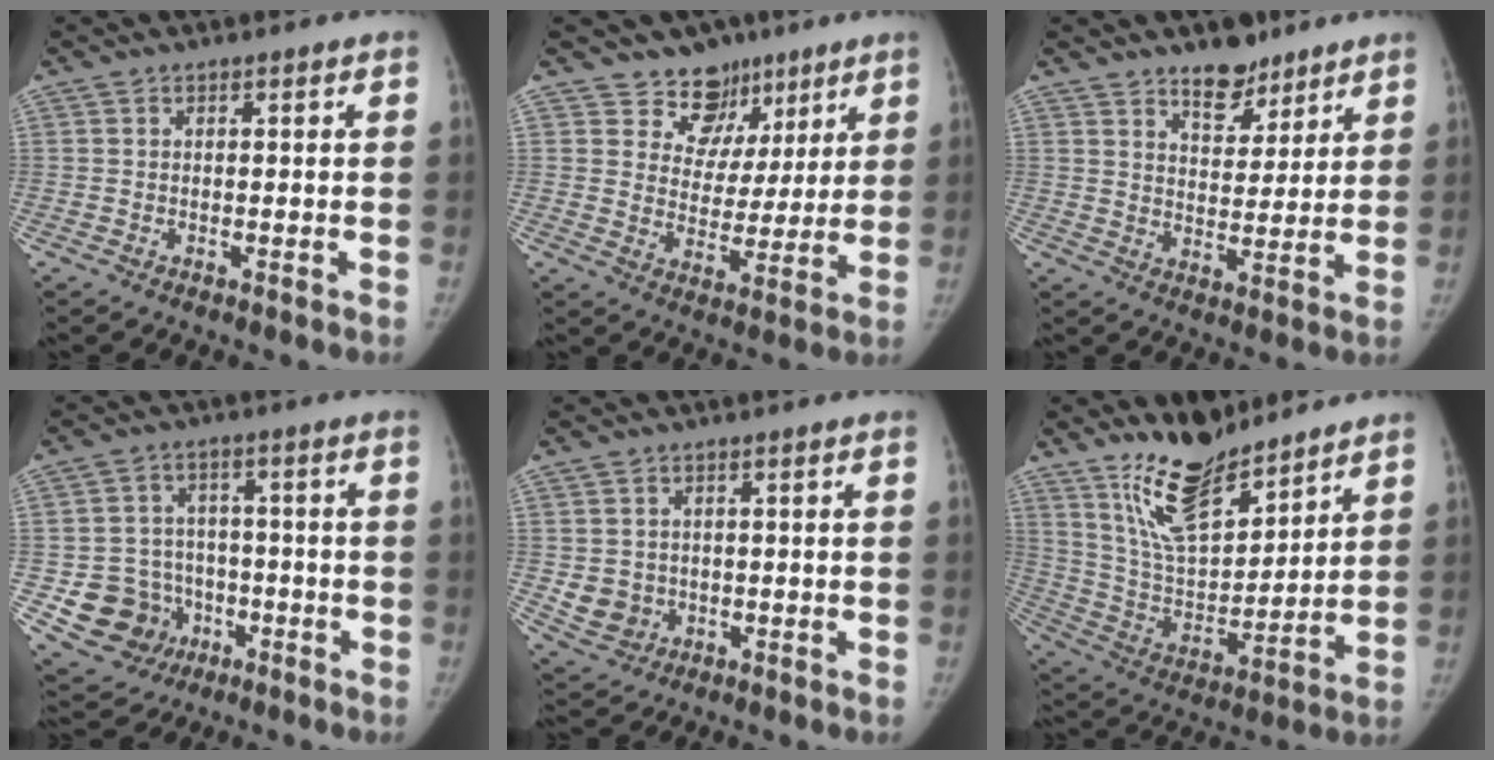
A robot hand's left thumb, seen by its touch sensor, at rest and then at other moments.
{"total": 9.7, "force": [6.7, 7.0, 0.8], "torque": [0.039, -0.040, 0.109]}
{"total": 8.2, "force": [6.2, 4.1, 3.4], "torque": [-0.020, -0.043, 0.099]}
{"total": 11.1, "force": [-3.2, 10.3, 2.9], "torque": [-0.035, 0.024, -0.038]}
{"total": 4.8, "force": [-0.2, 4.4, 1.8], "torque": [-0.017, -0.001, 0.012]}
{"total": 15.7, "force": [12.0, 5.9, 8.3], "torque": [-0.112, -0.081, 0.229]}